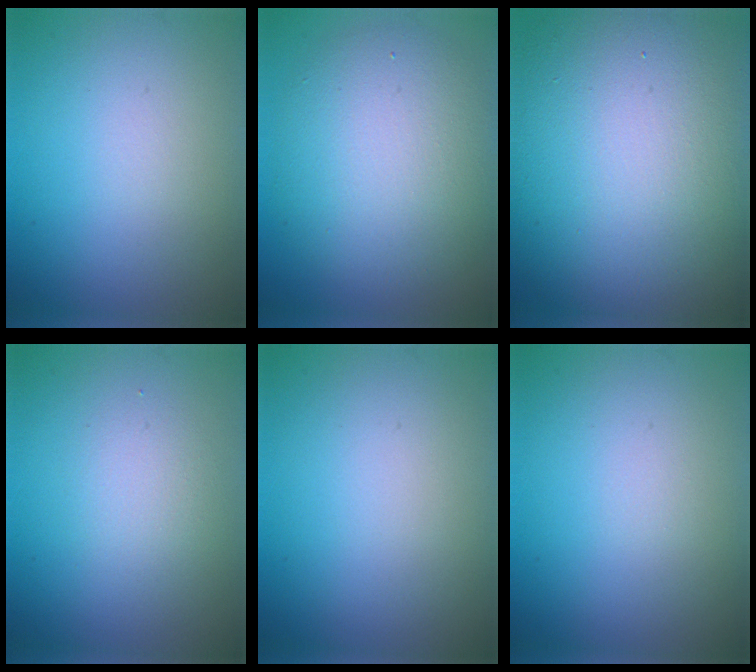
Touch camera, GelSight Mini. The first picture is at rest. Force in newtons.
{"total": 7.6, "press": 7.6, "slide": 0.2}
{"total": 17.6, "press": 17.6, "slide": 1.1}
{"total": 1.9, "press": 1.9, "slide": 0.1}
{"total": 0.0}
{"total": 0.0}